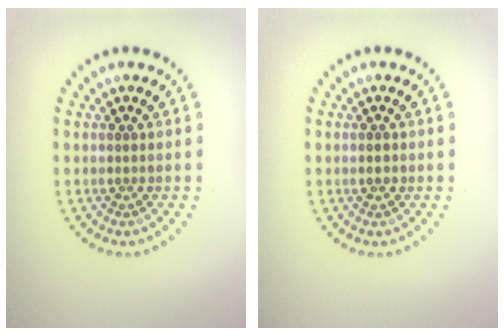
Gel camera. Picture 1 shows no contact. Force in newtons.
{"total": 1.1, "press": 1.1, "slide": 0.2}